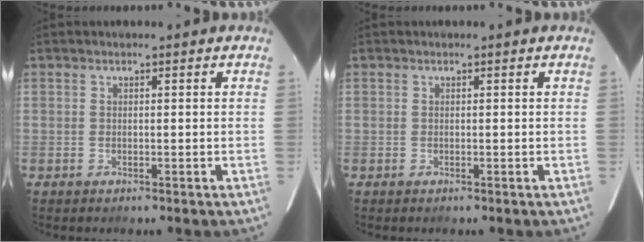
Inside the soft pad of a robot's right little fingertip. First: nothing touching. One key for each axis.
{"total": 0.0}